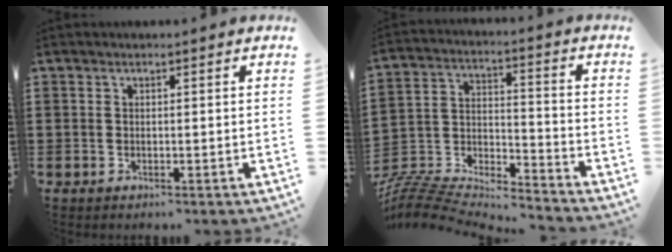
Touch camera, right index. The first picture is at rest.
{"total": 7.6, "force": [-7.5, 1.0, 1.1], "torque": [-0.033, -0.005, -0.156]}